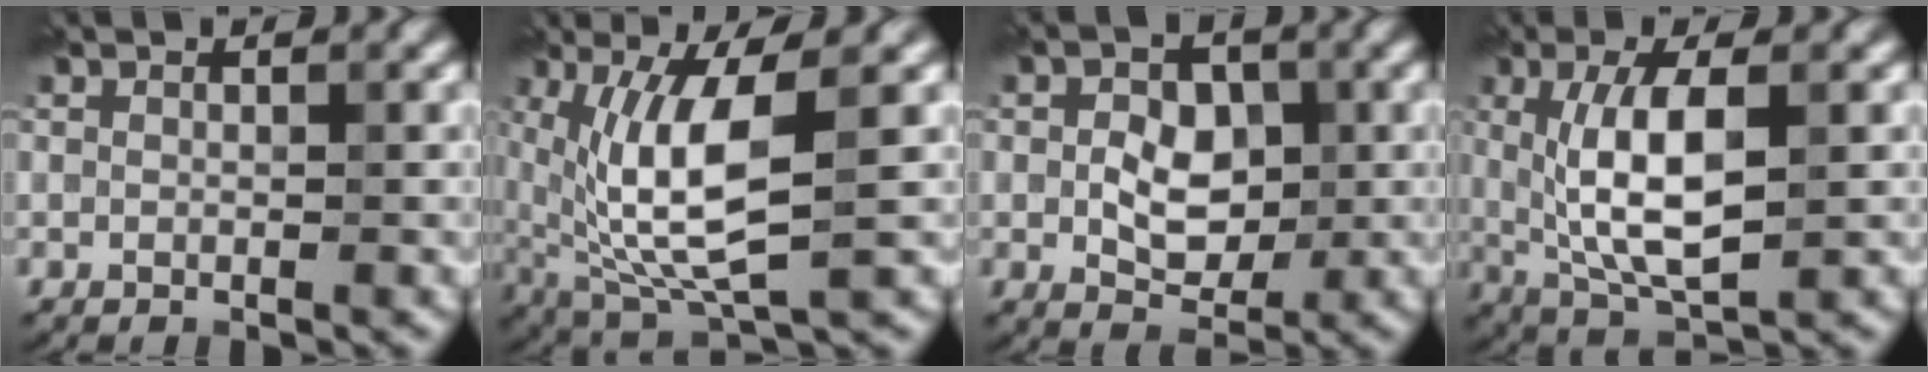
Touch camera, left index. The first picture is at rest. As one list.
[{"total": 8.3, "force": [0.9, 2.5, 7.8], "torque": [-0.160, -0.007, 0.023]}, {"total": 4.4, "force": [0.0, 3.1, 3.1], "torque": [-0.051, -0.003, -0.003]}, {"total": 7.3, "force": [0.6, 2.6, 6.8], "torque": [-0.127, -0.007, 0.013]}]